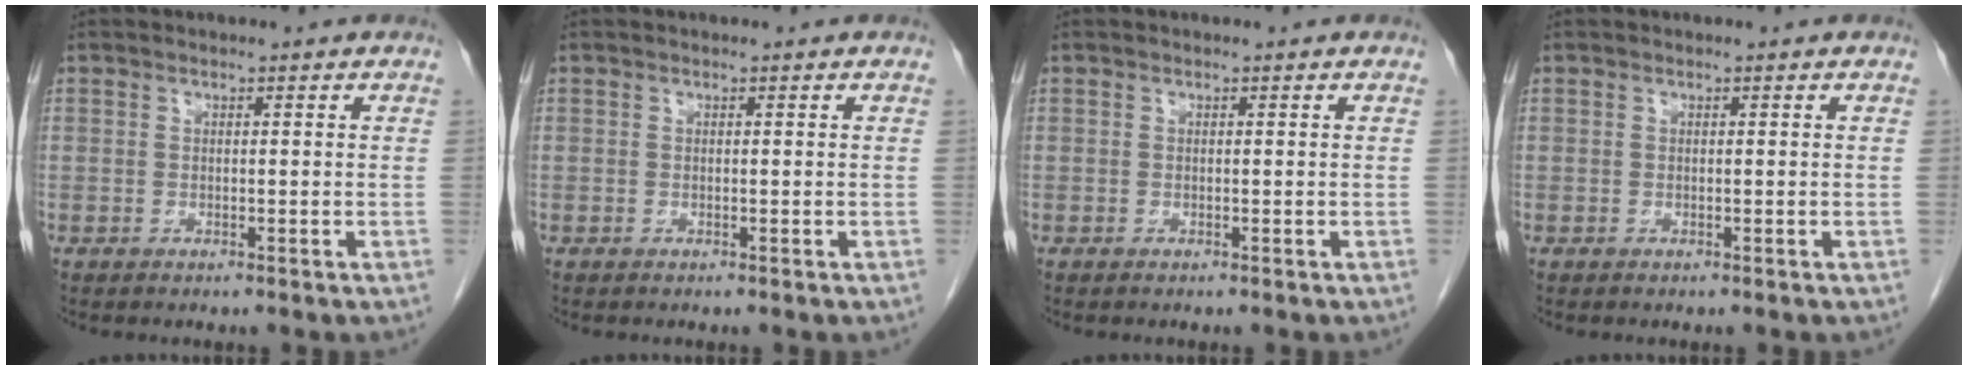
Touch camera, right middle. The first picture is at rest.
{"total": 0.0}
{"total": 0.0}
{"total": 0.0}